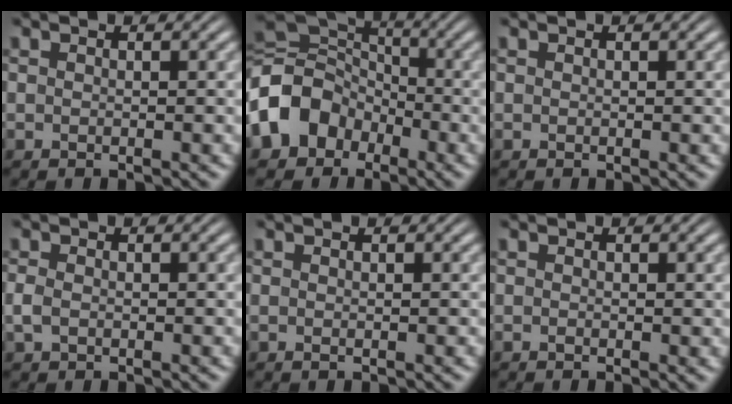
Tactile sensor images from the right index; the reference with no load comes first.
{"total": 11.3, "force": [-1.3, 9.9, 5.2], "torque": [-0.140, -0.028, -0.023]}
{"total": 0.0}
{"total": 1.2, "force": [-0.4, 0.8, 0.7], "torque": [-0.024, -0.007, -0.002]}
{"total": 0.0}
{"total": 0.0}